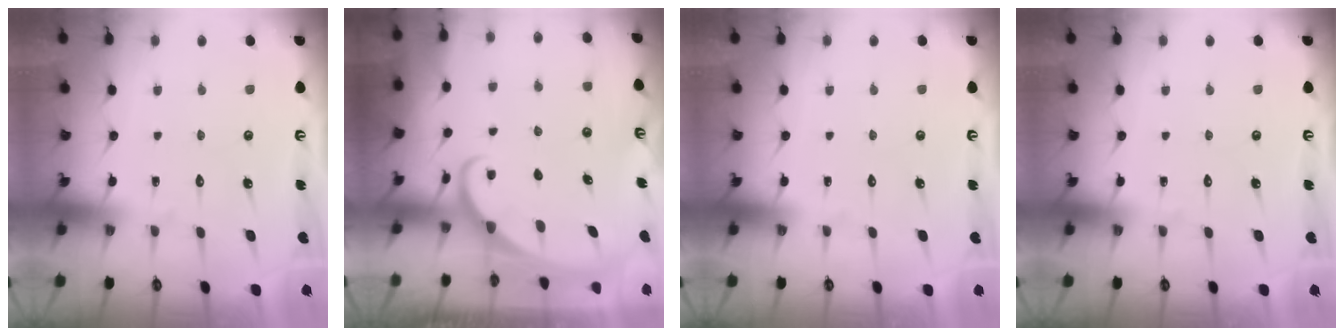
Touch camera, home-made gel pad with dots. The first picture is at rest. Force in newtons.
{"total": 1.6, "press": 1.6, "slide": 0.1}
{"total": 0.0}
{"total": 0.0}